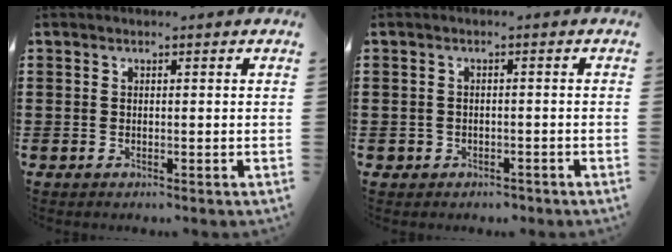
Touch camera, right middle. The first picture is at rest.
{"total": 1.3, "force": [-1.0, 0.9, -0.1], "torque": [-0.004, 0.002, -0.025]}